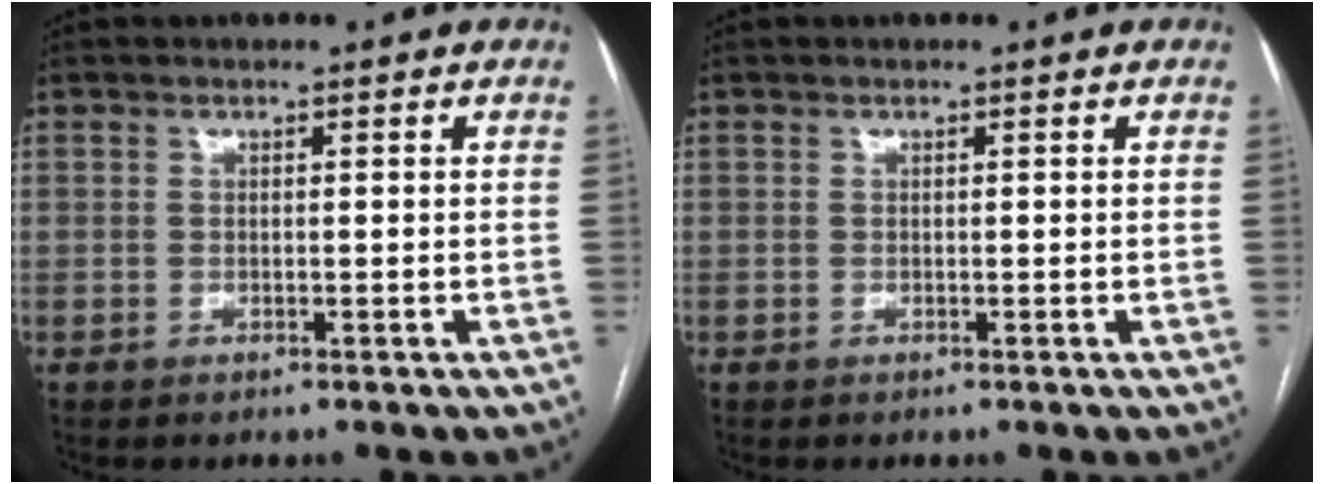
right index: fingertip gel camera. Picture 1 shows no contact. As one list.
[{"total": 0.0}]